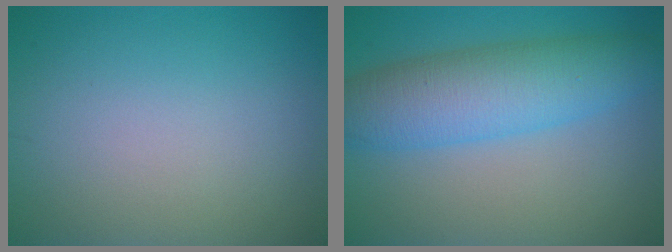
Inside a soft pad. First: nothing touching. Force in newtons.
{"total": 7.2, "press": 7.2, "slide": 0.1}